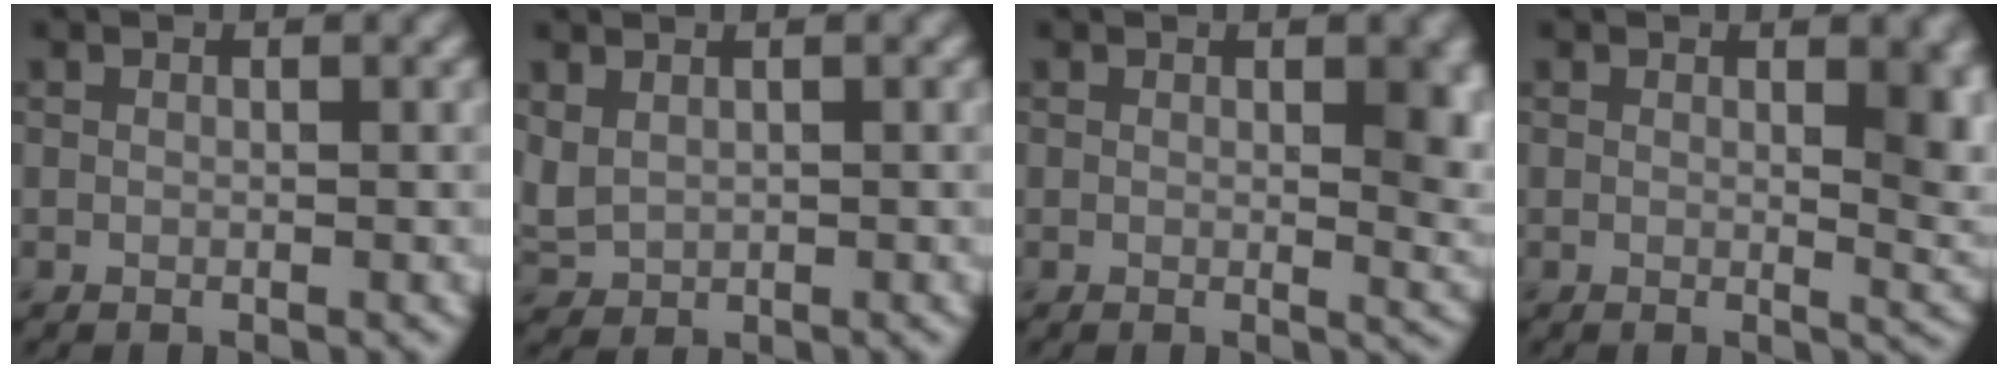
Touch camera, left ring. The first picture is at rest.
{"total": 1.6, "force": [0.7, 1.1, 0.9], "torque": [-0.028, 0.000, 0.021]}
{"total": 4.2, "force": [0.9, 1.4, 3.8], "torque": [-0.037, -0.002, 0.015]}
{"total": 4.4, "force": [1.2, 1.5, 3.9], "torque": [-0.037, -0.005, 0.020]}